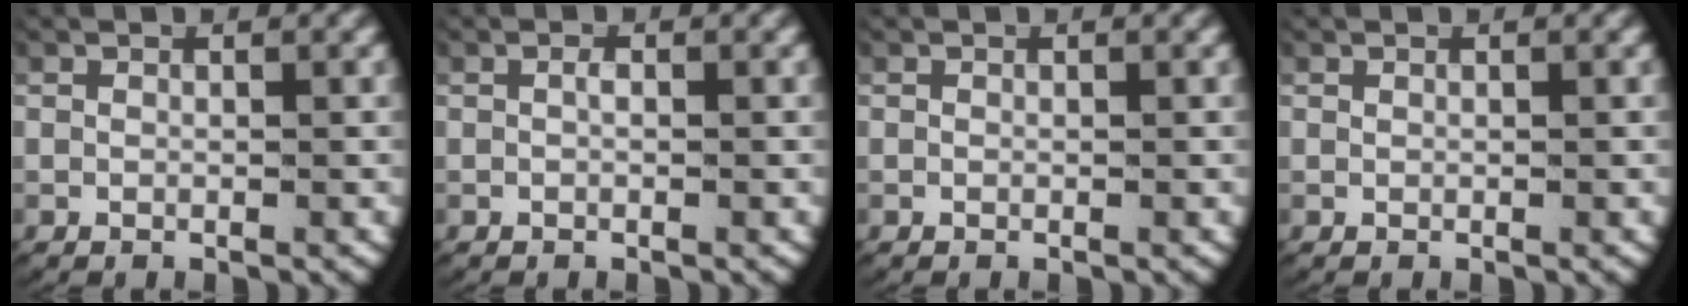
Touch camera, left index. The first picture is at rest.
{"total": 0.5, "force": [-0.1, 0.1, 0.5], "torque": [-0.013, -0.002, 0.002]}
{"total": 0.0}
{"total": 0.0}